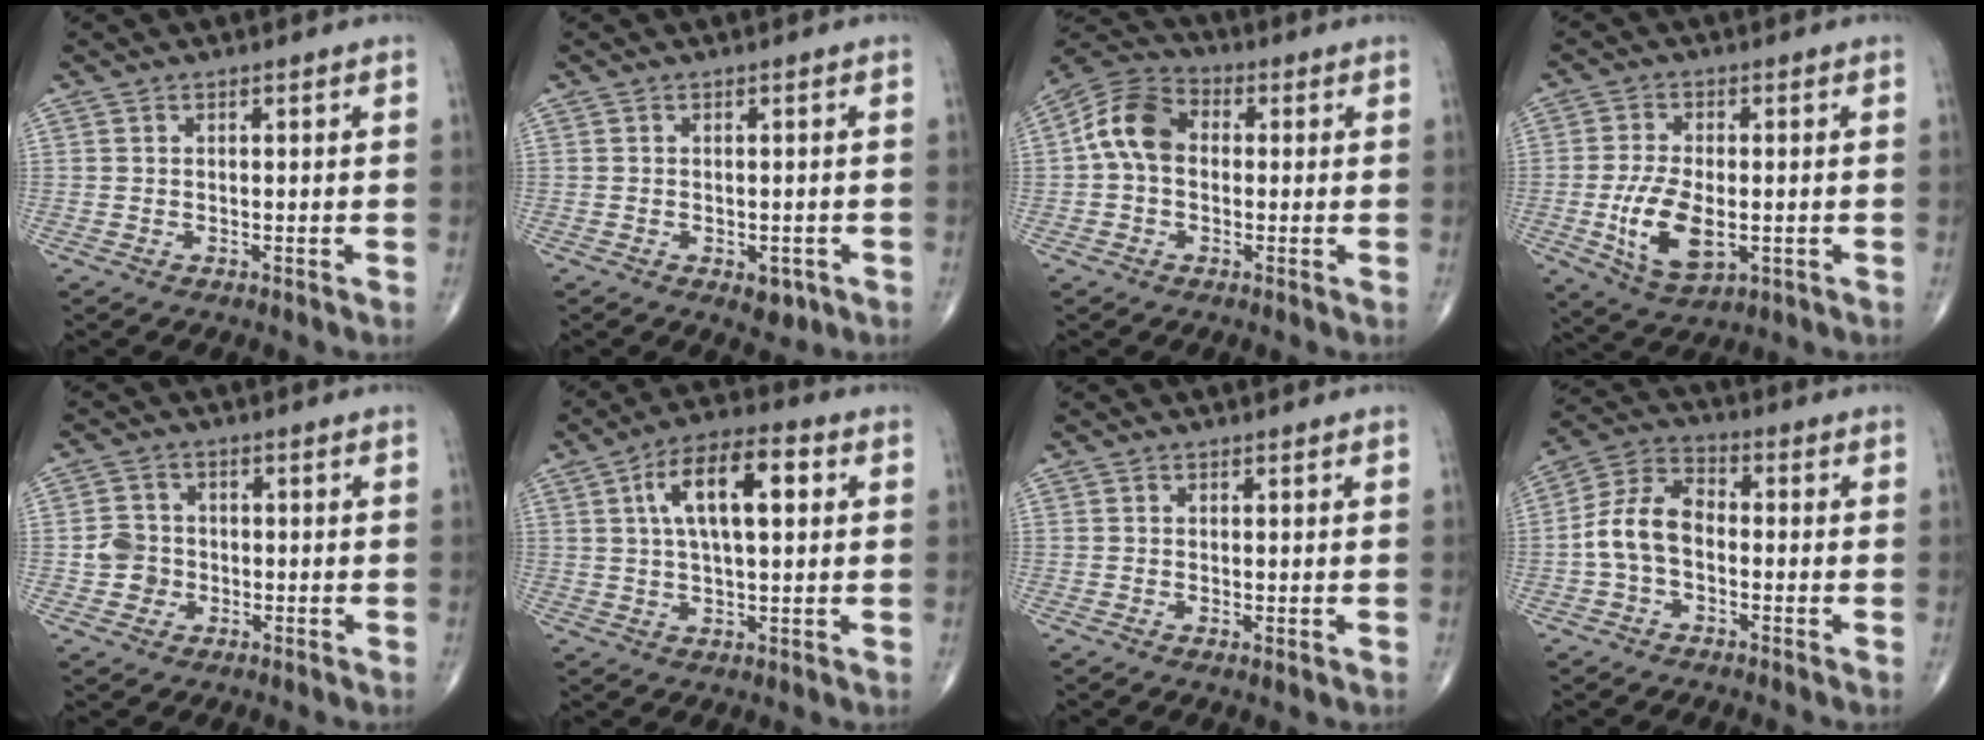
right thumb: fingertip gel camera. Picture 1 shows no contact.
{"total": 3.0, "force": [-1.2, 1.8, 2.1], "torque": [-0.013, 0.001, -0.010]}
{"total": 9.4, "force": [0.3, 6.9, 6.5], "torque": [-0.114, 0.029, -0.010]}
{"total": 10.5, "force": [-2.1, 5.3, 8.9], "torque": [-0.166, -0.007, -0.029]}
{"total": 4.2, "force": [-0.9, 3.9, 1.4], "torque": [-0.006, 0.009, -0.020]}
{"total": 13.0, "force": [3.3, 5.4, 11.3], "torque": [-0.185, 0.015, 0.049]}
{"total": 0.7, "force": [-0.1, 0.2, 0.6], "torque": [-0.013, -0.004, -0.004]}
{"total": 9.0, "force": [-1.4, 5.8, 6.7], "torque": [-0.123, 0.034, -0.041]}